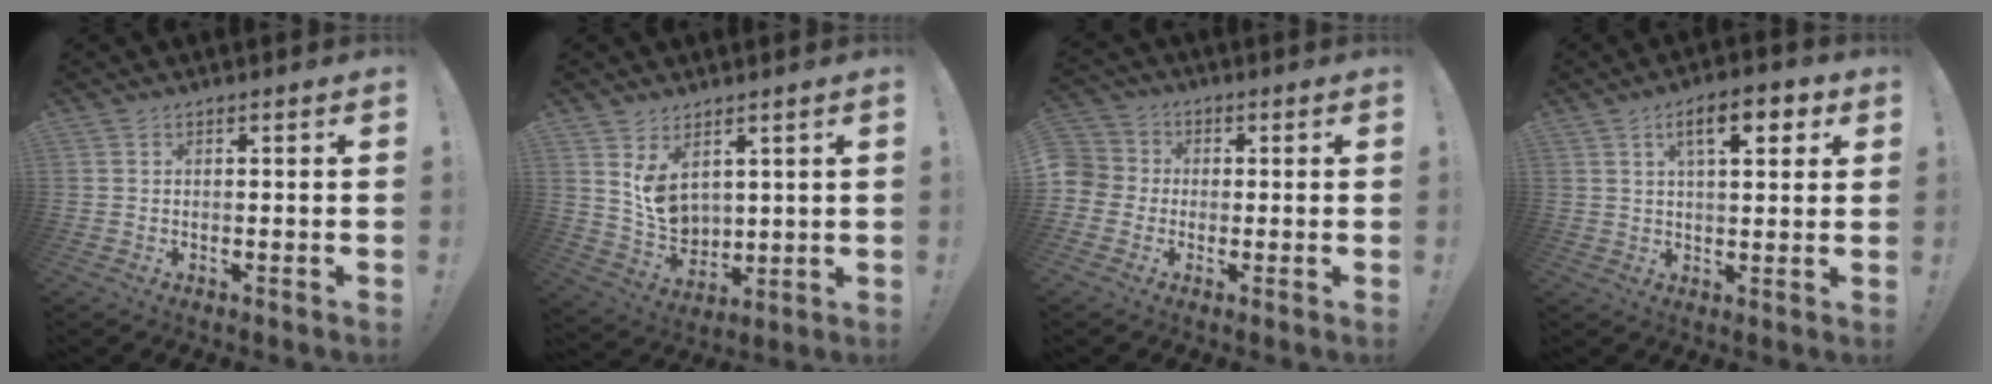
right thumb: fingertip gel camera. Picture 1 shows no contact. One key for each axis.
{"total": 8.5, "fx": 4.1, "fy": 6.1, "fz": 4.3, "tx": -0.078, "ty": -0.034, "tz": 0.087}
{"total": 5.6, "fx": -1.0, "fy": 5.3, "fz": 1.5, "tx": -0.033, "ty": 0.012, "tz": -0.019}
{"total": 9.7, "fx": 4.0, "fy": 3.5, "fz": 8.1, "tx": -0.112, "ty": -0.005, "tz": 0.060}